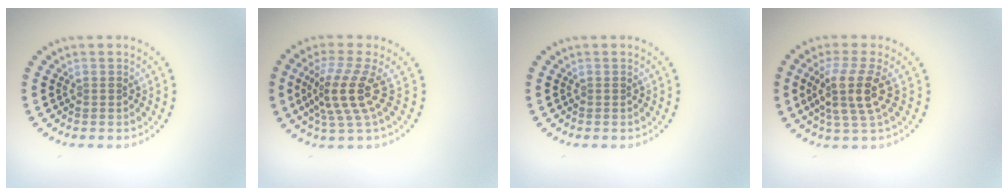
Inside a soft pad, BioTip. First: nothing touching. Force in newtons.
{"total": 4.1, "press": 3.0, "slide": 2.8}
{"total": 0.0}
{"total": 3.9, "press": 3.1, "slide": 2.4}